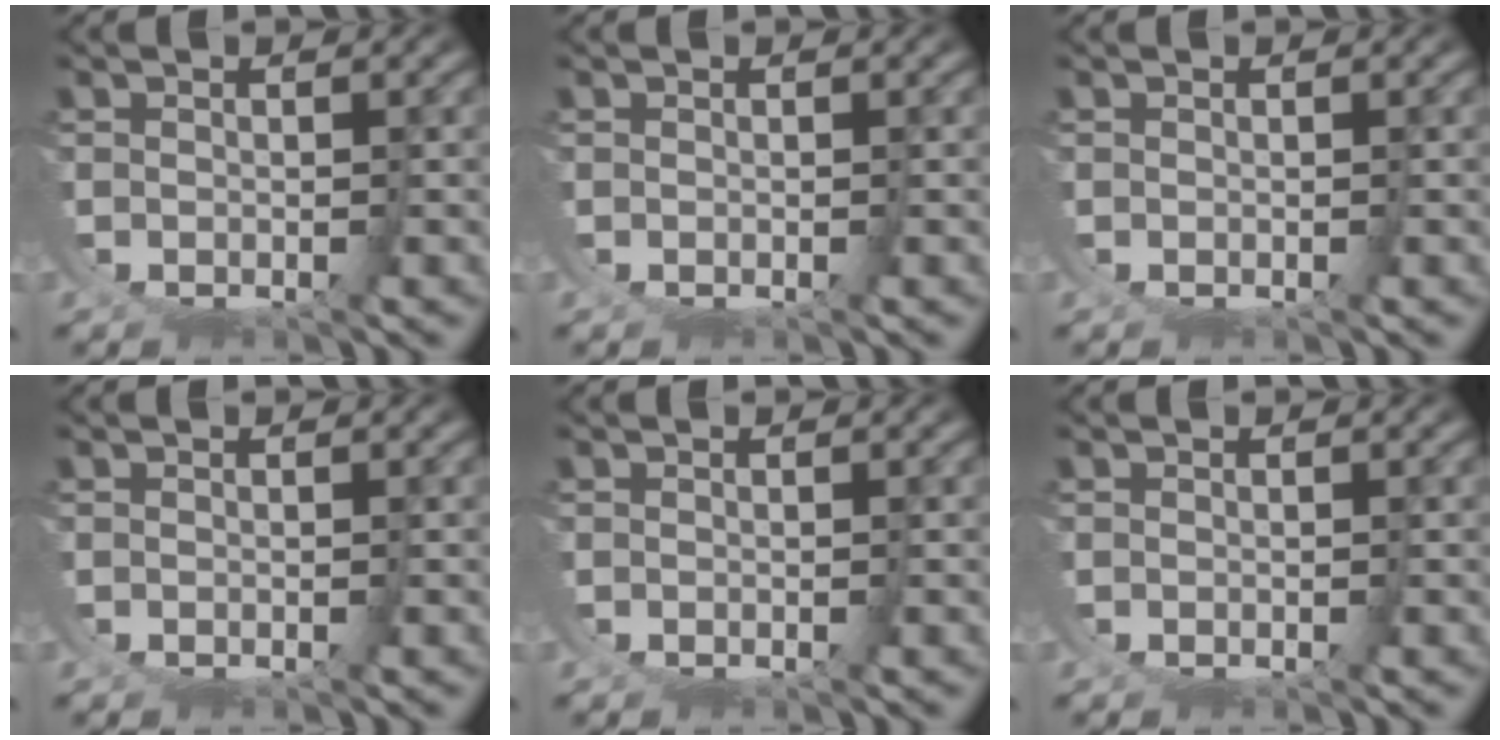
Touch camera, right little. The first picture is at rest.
{"total": 0.0}
{"total": 0.0}
{"total": 0.0}
{"total": 0.0}
{"total": 0.0}